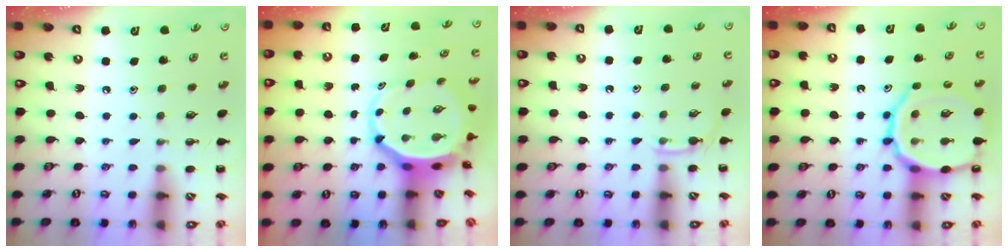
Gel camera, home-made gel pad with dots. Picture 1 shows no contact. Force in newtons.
{"total": 5.3, "press": 5.1, "slide": 1.5}
{"total": 3.3, "press": 3.1, "slide": 1.1}
{"total": 16.7, "press": 16.6, "slide": 2.0}